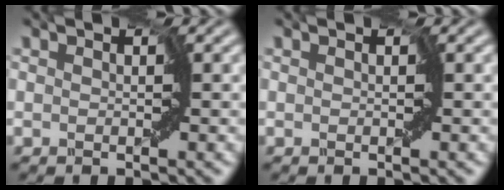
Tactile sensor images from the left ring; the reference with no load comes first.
{"total": 0.0}